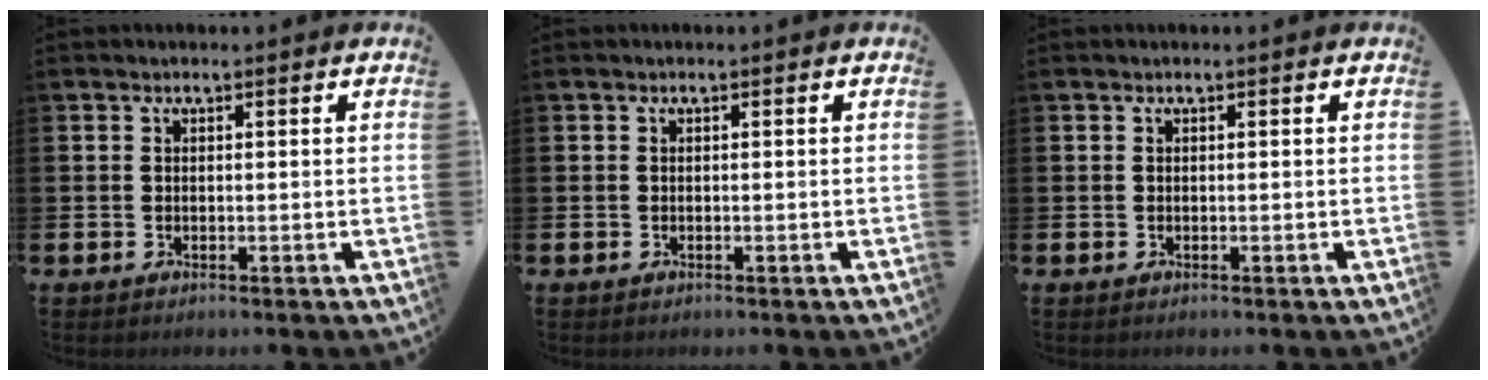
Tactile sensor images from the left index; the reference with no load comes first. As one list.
[{"total": 0.0}, {"total": 0.0}]